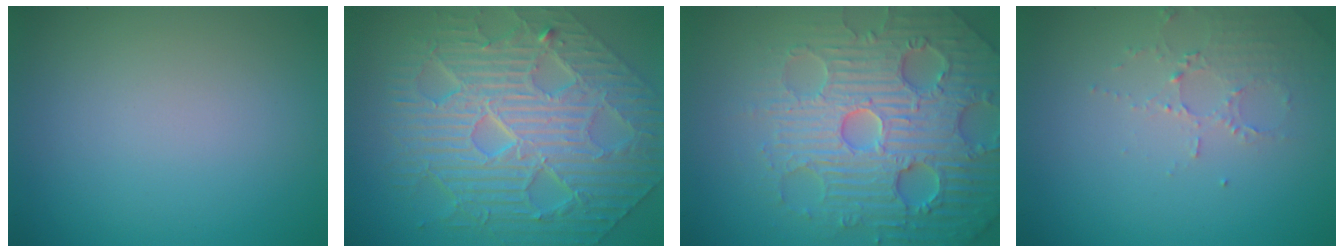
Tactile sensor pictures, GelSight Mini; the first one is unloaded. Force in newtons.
{"total": 10.8, "press": 7.4, "slide": 7.9}
{"total": 7.8, "press": 7.6, "slide": 1.8}
{"total": 2.1, "press": 2.1, "slide": 0.4}